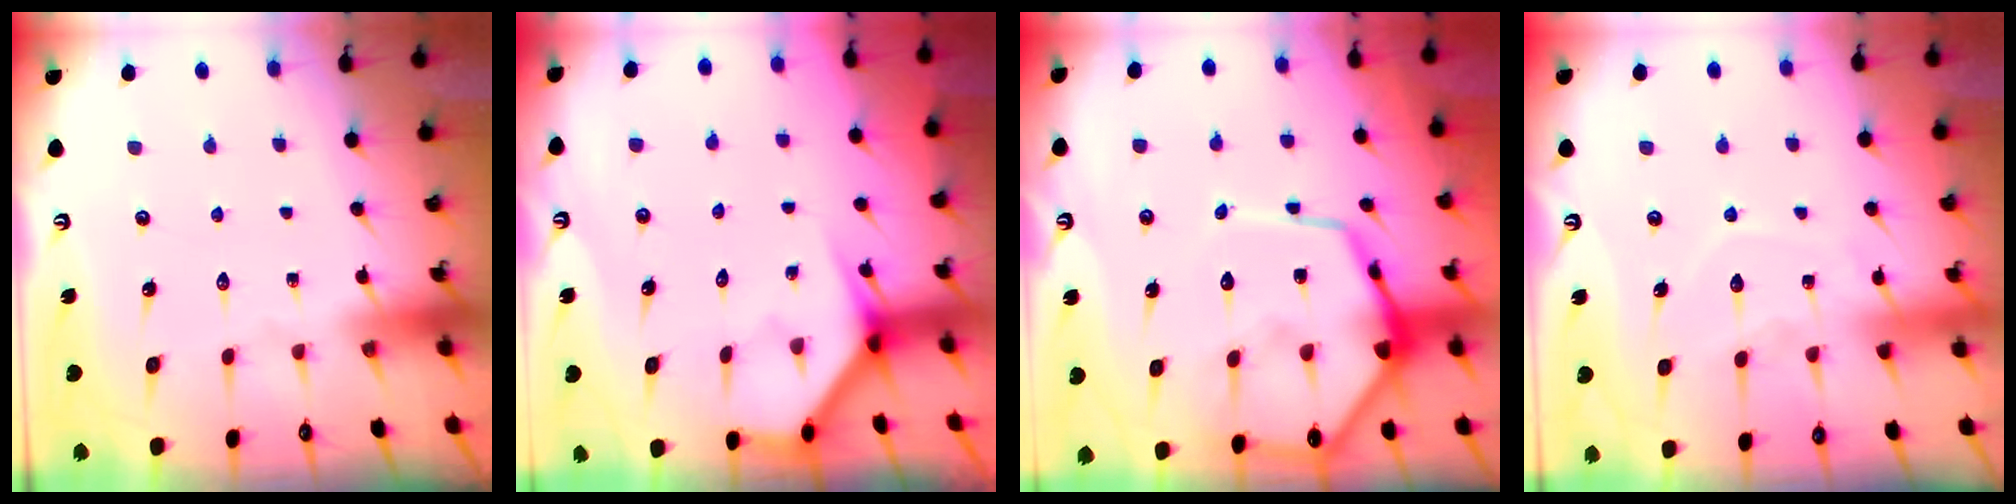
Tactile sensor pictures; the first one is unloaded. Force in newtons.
{"total": 3.8, "press": 3.8, "slide": 0.3}
{"total": 17.4, "press": 17.3, "slide": 1.6}
{"total": 7.8, "press": 7.8, "slide": 0.8}